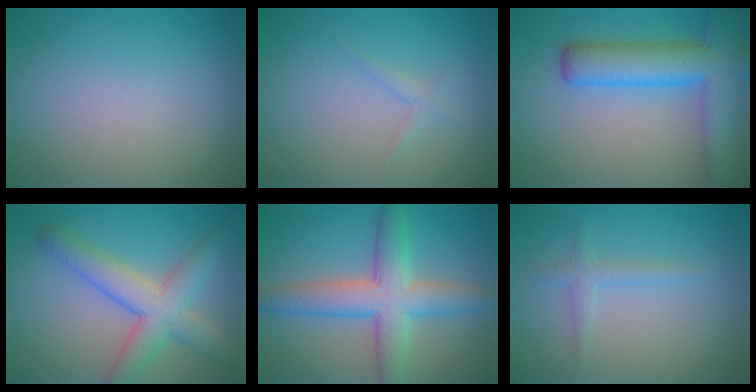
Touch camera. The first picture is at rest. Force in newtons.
{"total": 0.8, "press": 0.8, "slide": 0.0}
{"total": 7.9, "press": 7.9, "slide": 0.4}
{"total": 5.7, "press": 5.7, "slide": 0.1}
{"total": 6.3, "press": 6.3, "slide": 0.3}
{"total": 1.5, "press": 1.4, "slide": 0.2}